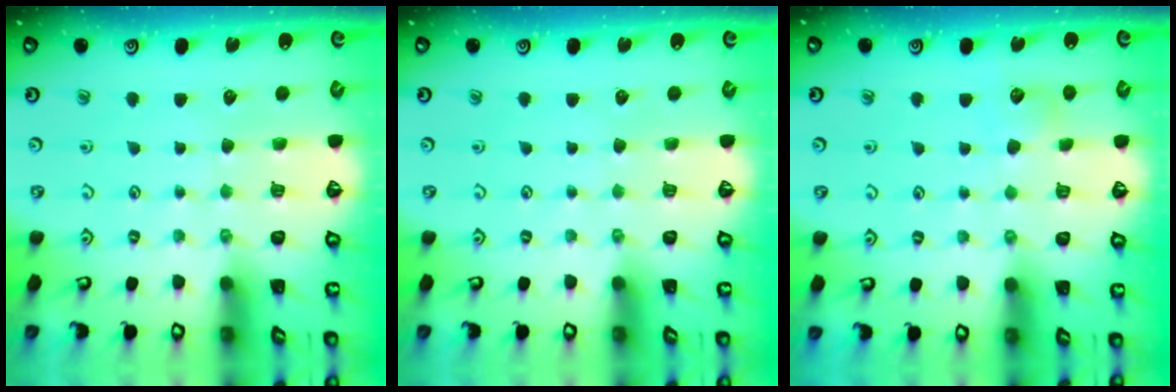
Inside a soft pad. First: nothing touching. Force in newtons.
{"total": 0.0}
{"total": 6.5, "press": 6.4, "slide": 0.9}